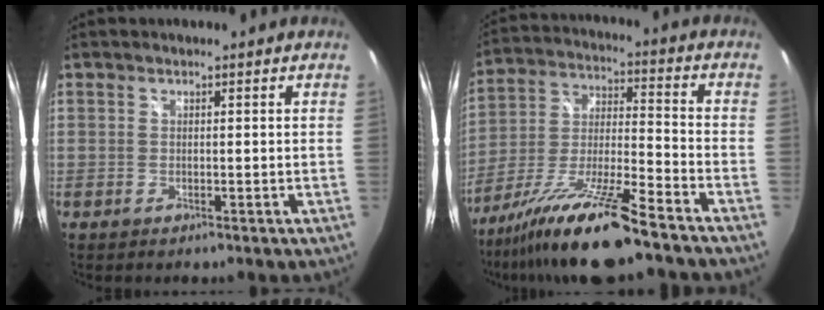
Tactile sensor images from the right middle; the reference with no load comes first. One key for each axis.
{"total": 17.5, "fx": -13.2, "fy": 0.8, "fz": 11.5, "tx": -0.221, "ty": -0.027, "tz": -0.237}